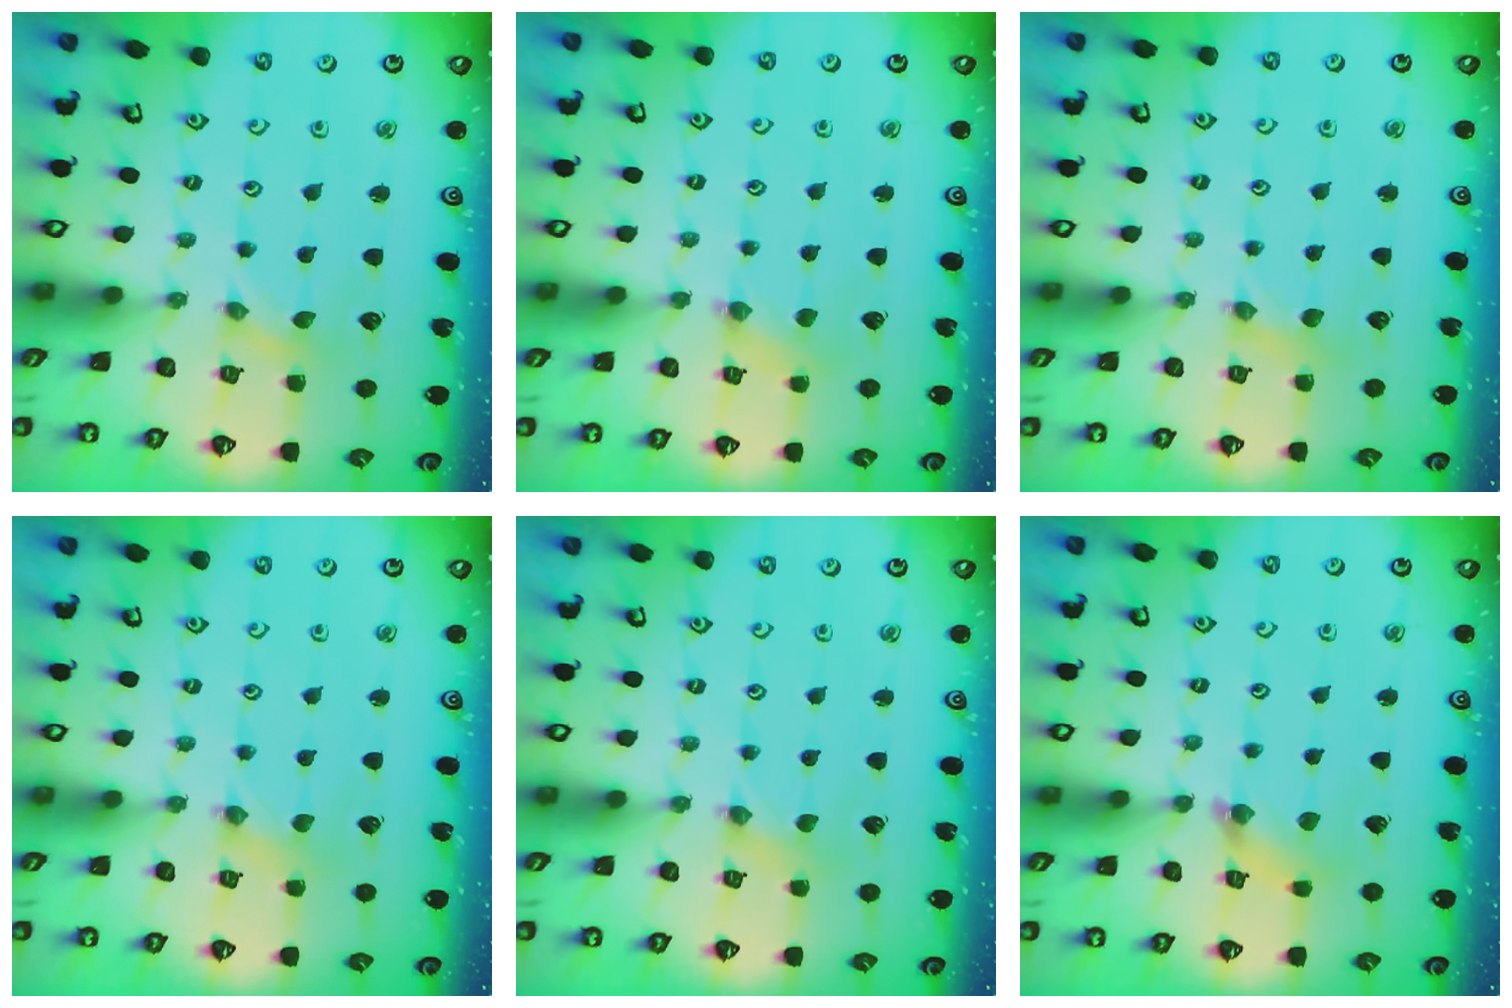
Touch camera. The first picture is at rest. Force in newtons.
{"total": 0.8, "press": 0.8, "slide": 0.3}
{"total": 3.6, "press": 3.6, "slide": 0.5}
{"total": 0.0}
{"total": 0.0}
{"total": 3.1, "press": 3.1, "slide": 0.4}